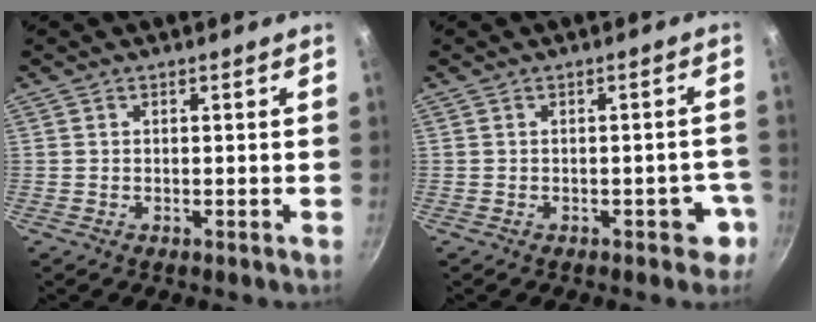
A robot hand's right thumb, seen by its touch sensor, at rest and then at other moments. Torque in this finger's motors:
{"motor_torque": [2.58, 2.43, 0.88, -0.85, 0.05]}